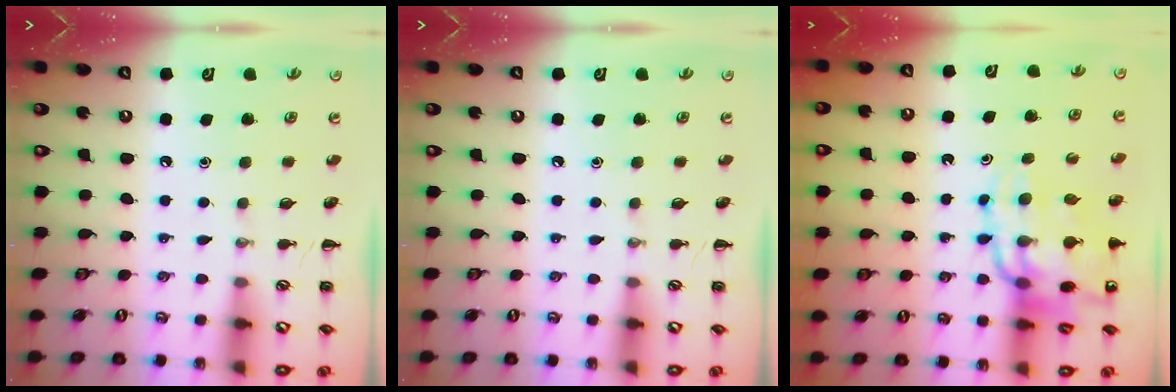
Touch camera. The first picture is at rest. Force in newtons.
{"total": 0.0}
{"total": 17.0, "press": 16.6, "slide": 3.9}